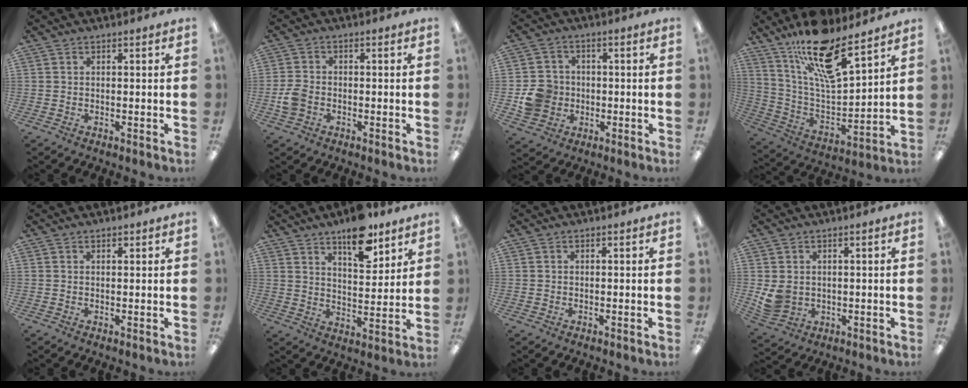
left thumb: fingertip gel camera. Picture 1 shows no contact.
{"total": 4.2, "force": [-1.4, 3.2, 2.4], "torque": [-0.046, 0.008, -0.026]}
{"total": 8.1, "force": [-1.1, 7.6, 2.5], "torque": [-0.053, 0.017, -0.013]}
{"total": 18.9, "force": [13.6, 5.7, 11.8], "torque": [-0.208, -0.086, 0.234]}
{"total": 0.9, "force": [0.7, 0.4, 0.3], "torque": [-0.006, 0.000, 0.014]}
{"total": 12.2, "force": [9.0, 4.9, 6.7], "torque": [-0.082, -0.054, 0.152]}
{"total": 0.0}
{"total": 5.4, "force": [1.3, 4.6, 2.6], "torque": [-0.057, -0.001, 0.027]}